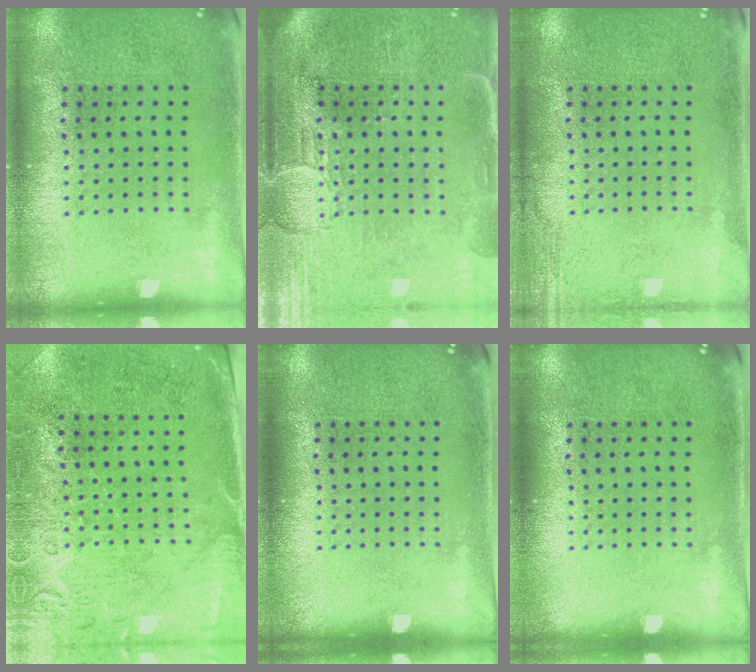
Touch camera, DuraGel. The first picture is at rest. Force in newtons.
{"total": 3.9, "press": 3.5, "slide": 1.8}
{"total": 1.9, "press": 1.9, "slide": 0.2}
{"total": 2.7, "press": 2.4, "slide": 1.2}
{"total": 0.0}
{"total": 0.0}